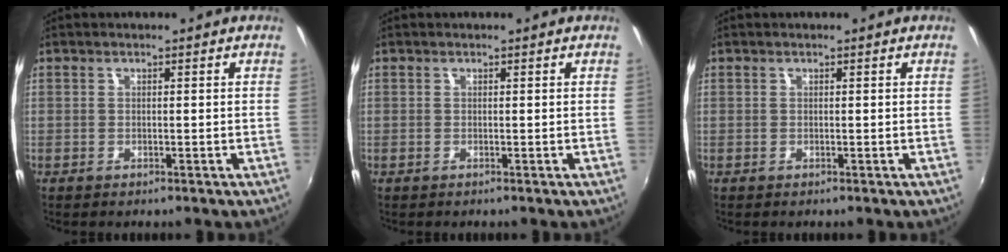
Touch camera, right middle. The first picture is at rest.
{"total": 0.0}
{"total": 0.0}